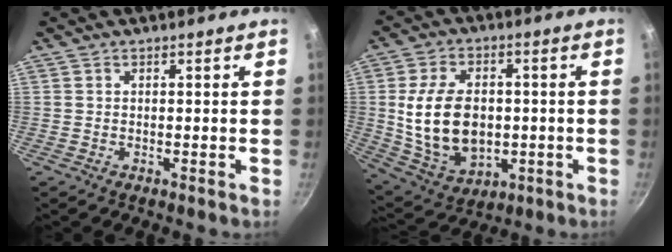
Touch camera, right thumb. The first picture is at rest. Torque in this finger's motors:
{"motor_torque": [-0.30, 1.09, 1.89, -0.29, 0.55]}